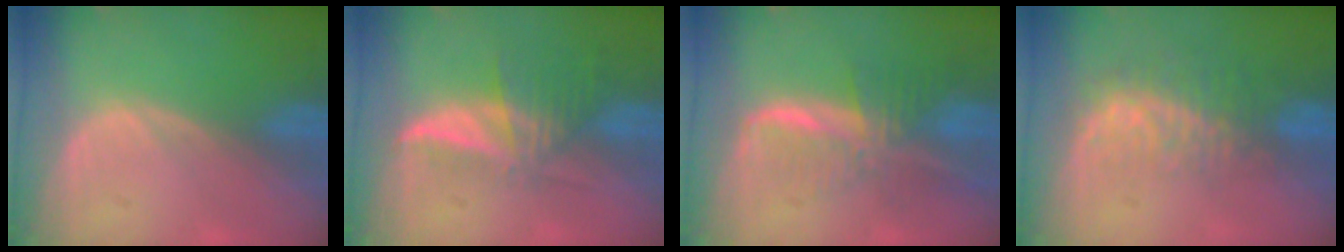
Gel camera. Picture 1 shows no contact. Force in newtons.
{"total": 6.2, "press": 5.5, "slide": 2.8}
{"total": 8.2, "press": 6.9, "slide": 4.4}
{"total": 8.3, "press": 6.9, "slide": 4.6}